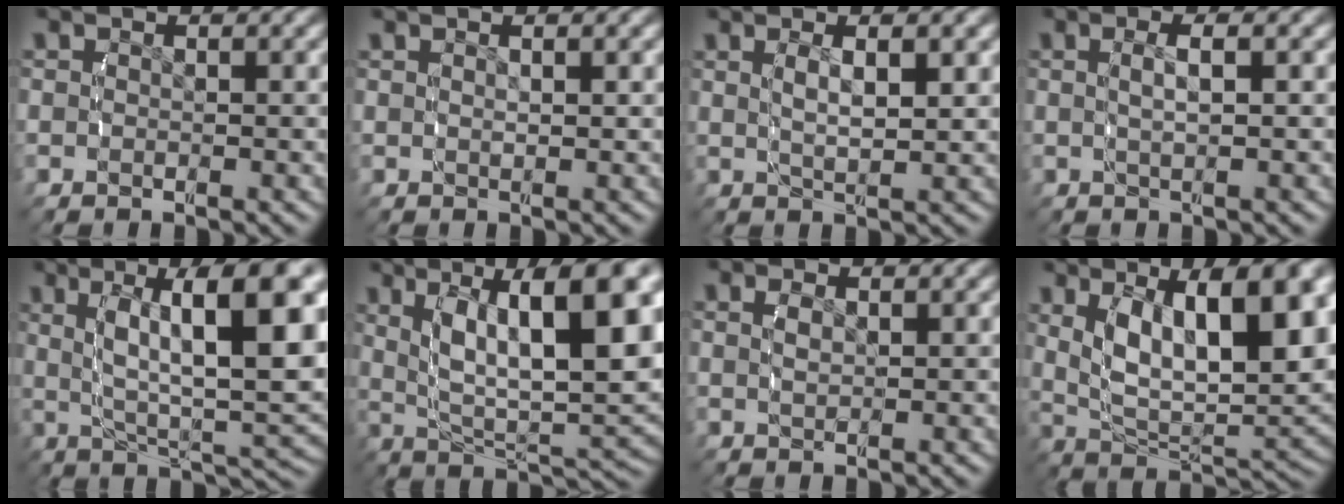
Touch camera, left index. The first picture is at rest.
{"total": 1.1, "force": [0.5, -0.3, 1.0], "torque": [-0.011, -0.003, 0.016]}
{"total": 3.1, "force": [0.9, 0.4, 2.9], "torque": [-0.053, -0.004, 0.026]}
{"total": 2.4, "force": [0.4, 0.3, 2.4], "torque": [-0.039, 0.002, 0.011]}
{"total": 11.4, "force": [1.7, 3.8, 10.6], "torque": [-0.142, 0.009, 0.031]}
{"total": 12.7, "force": [2.5, 5.6, 11.2], "torque": [-0.168, 0.000, 0.052]}
{"total": 1.0, "force": [0.4, 0.2, 0.9], "torque": [-0.017, -0.005, 0.013]}
{"total": 11.9, "force": [1.6, 6.1, 10.0], "torque": [-0.181, -0.012, 0.040]}